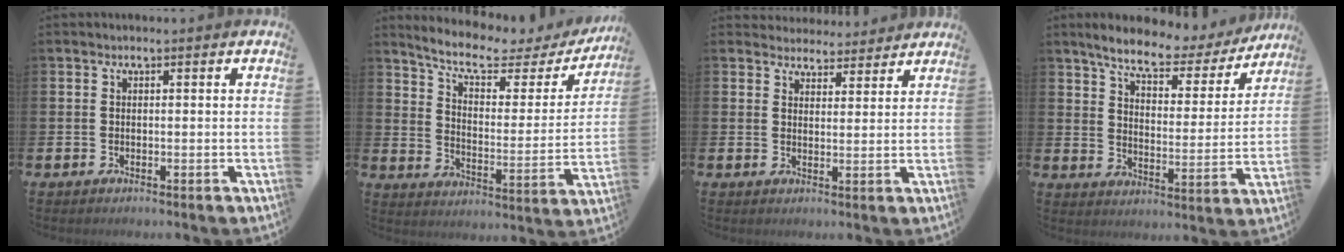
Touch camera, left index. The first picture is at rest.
{"total": 7.5, "force": [6.4, 2.2, 3.3], "torque": [-0.095, -0.039, 0.104]}
{"total": 3.6, "force": [3.5, 0.9, -0.2], "torque": [0.000, -0.024, 0.063]}
{"total": 7.8, "force": [6.9, 2.0, 3.1], "torque": [-0.081, -0.046, 0.113]}